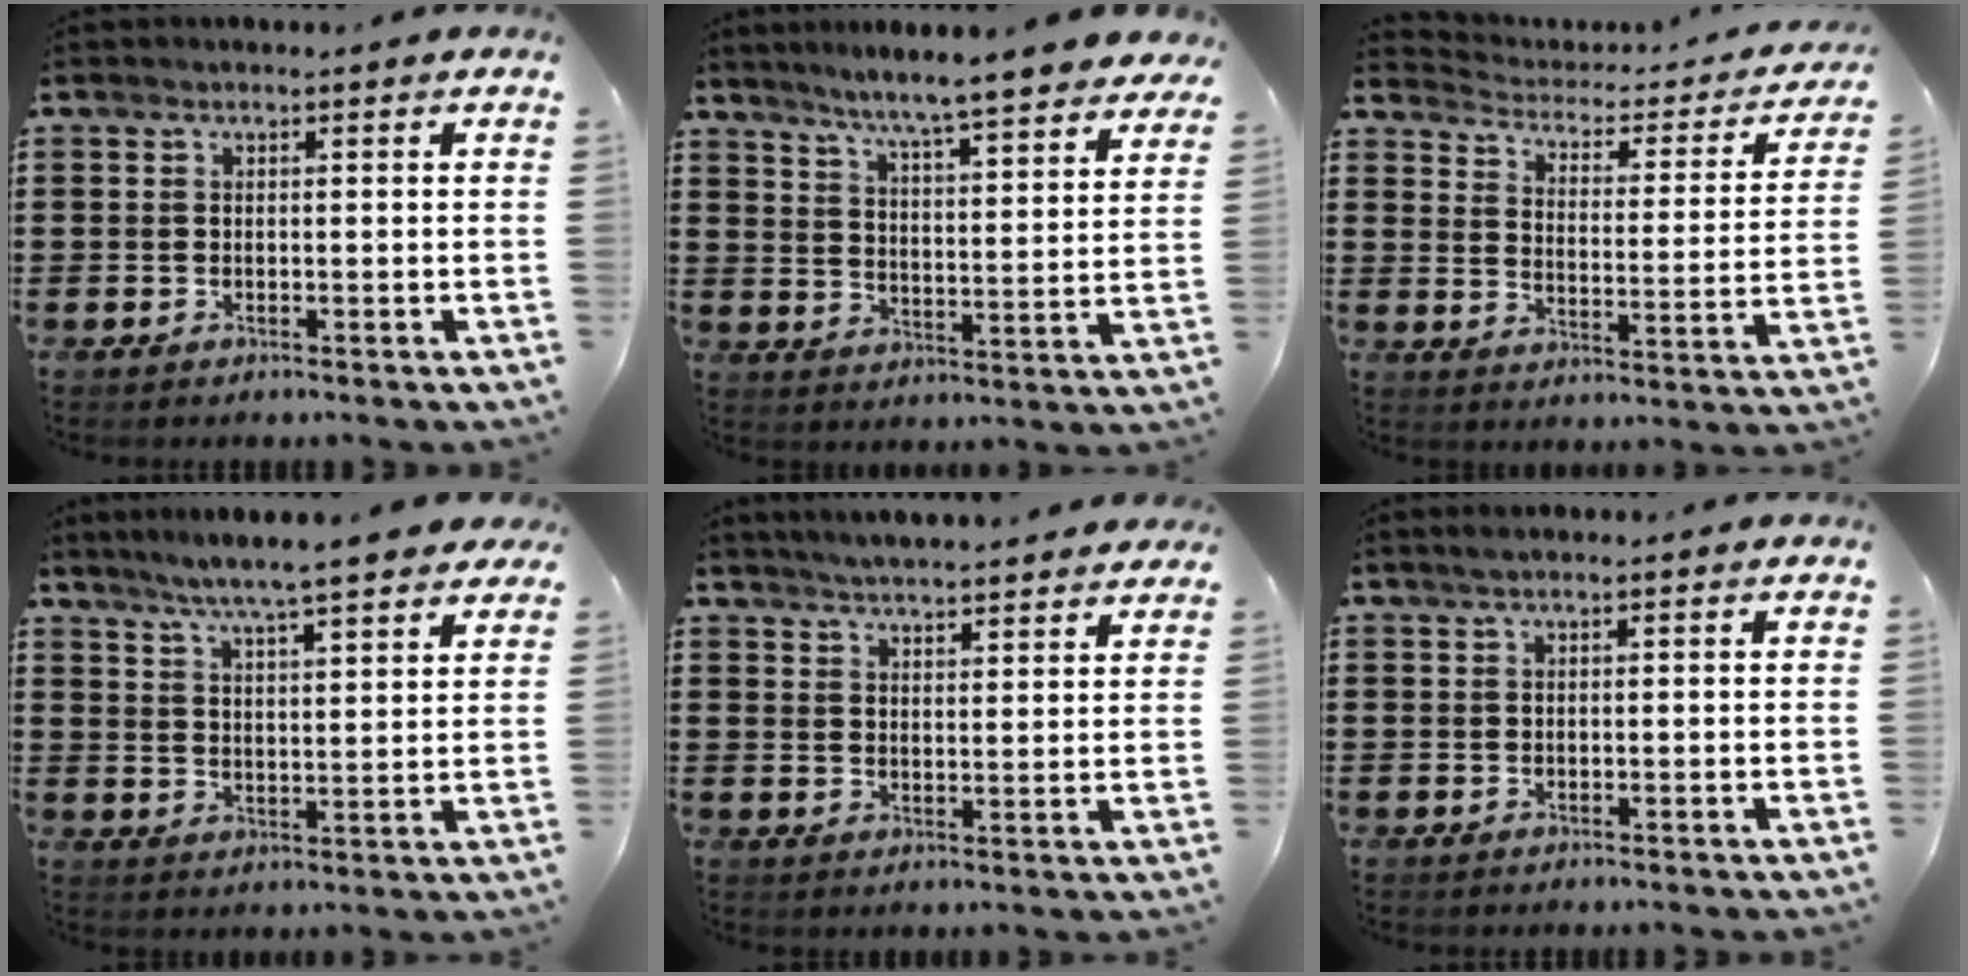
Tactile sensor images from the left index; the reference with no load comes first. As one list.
[{"total": 6.1, "force": [5.6, -0.8, 2.1], "torque": [-0.068, -0.043, 0.092]}, {"total": 2.1, "force": [1.9, 0.7, 0.7], "torque": [-0.033, -0.020, 0.022]}, {"total": 6.1, "force": [5.4, -0.2, 2.7], "torque": [-0.072, -0.023, 0.094]}, {"total": 3.9, "force": [3.9, -0.3, 0.3], "torque": [-0.020, -0.018, 0.069]}, {"total": 0.8, "force": [0.4, 0.0, 0.7], "torque": [-0.012, 0.001, 0.008]}]